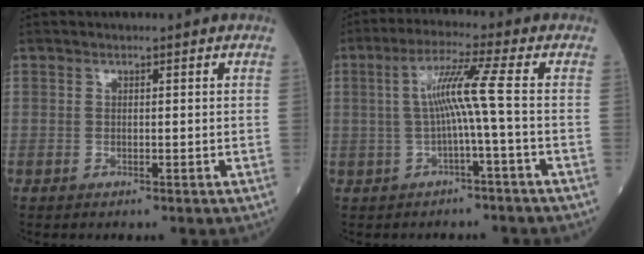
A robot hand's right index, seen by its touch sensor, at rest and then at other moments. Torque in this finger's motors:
{"motor_torque": [0.66, -0.13, 0.44, 0.16]}